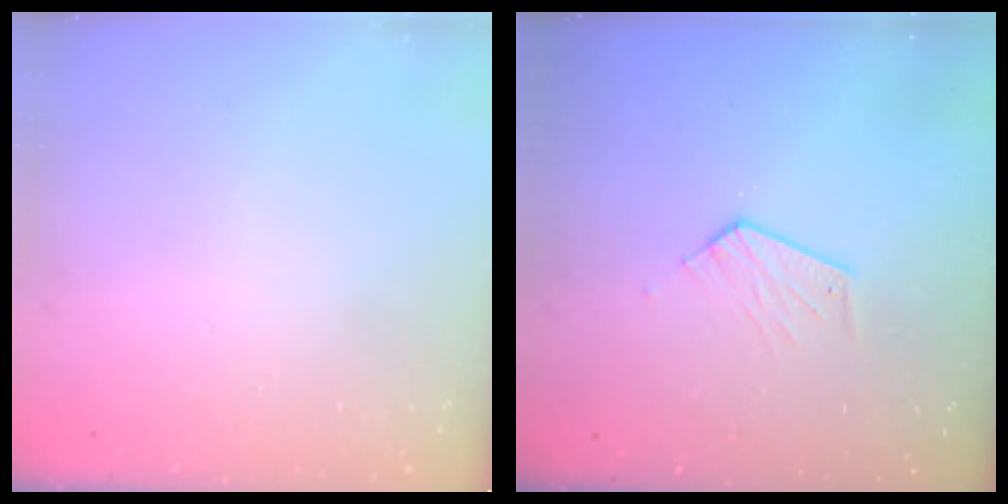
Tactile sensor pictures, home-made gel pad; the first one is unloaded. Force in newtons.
{"total": 5.7, "press": 5.7, "slide": 0.3}